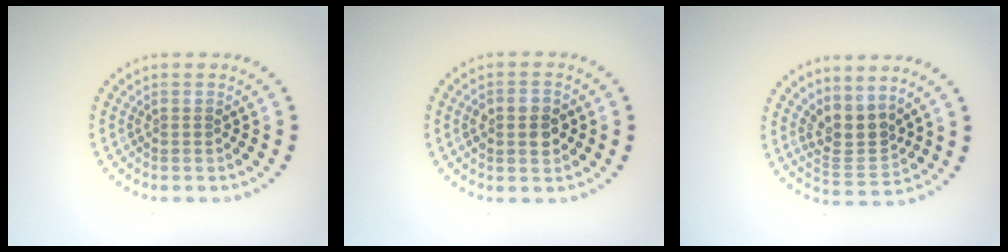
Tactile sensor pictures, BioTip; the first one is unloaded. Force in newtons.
{"total": 3.6, "press": 3.6, "slide": 0.2}
{"total": 3.3, "press": 2.8, "slide": 1.8}